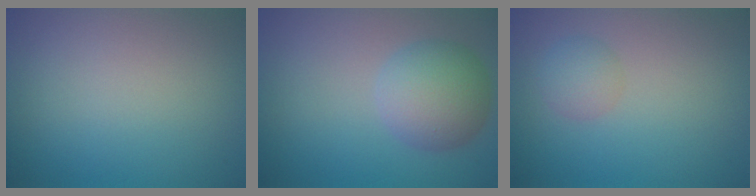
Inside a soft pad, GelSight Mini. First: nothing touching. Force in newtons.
{"total": 4.8, "press": 4.8, "slide": 0.2}
{"total": 1.6, "press": 1.6, "slide": 0.1}